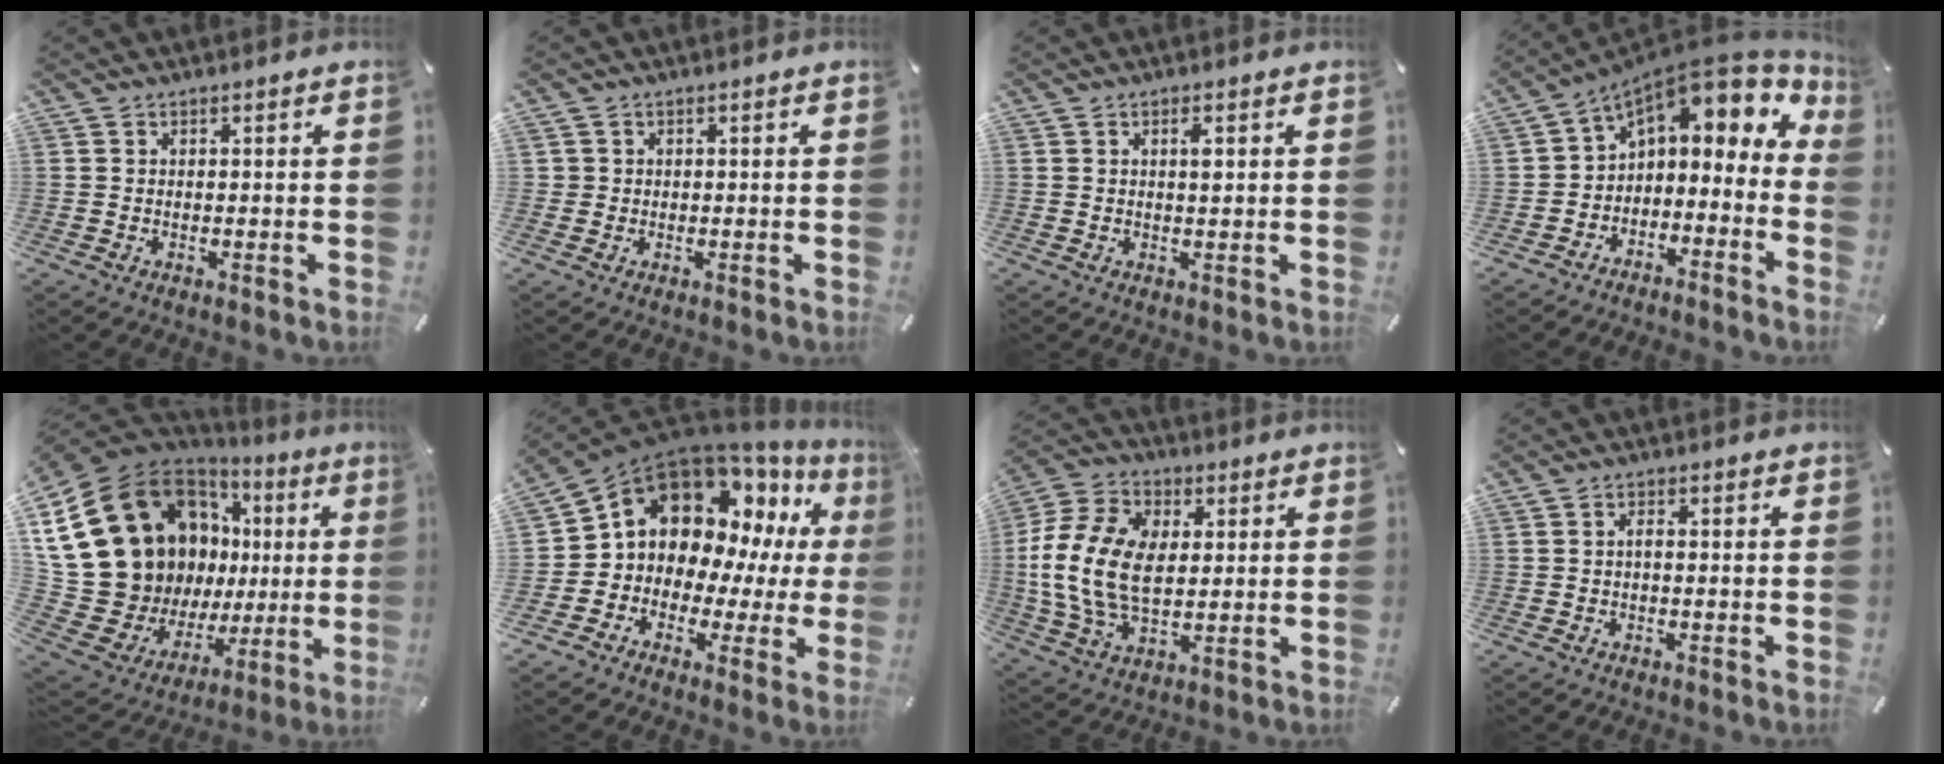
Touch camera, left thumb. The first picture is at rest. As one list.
[{"total": 1.2, "force": [0.1, 1.2, 0.0], "torque": [0.000, 0.004, -0.001]}, {"total": 1.8, "force": [0.5, 0.4, 1.7], "torque": [-0.026, -0.001, 0.005]}, {"total": 7.6, "force": [4.2, 4.7, 4.2], "torque": [-0.064, -0.041, 0.071]}, {"total": 29.7, "force": [6.5, 20.6, 20.4], "torque": [-0.358, -0.075, 0.171]}, {"total": 13.1, "force": [6.5, 10.3, 5.0], "torque": [-0.097, -0.070, 0.120]}, {"total": 16.8, "force": [0.7, 11.9, 11.9], "torque": [-0.276, 0.010, 0.013]}, {"total": 1.3, "force": [-0.4, 0.3, 1.2], "torque": [-0.023, 0.002, -0.009]}]